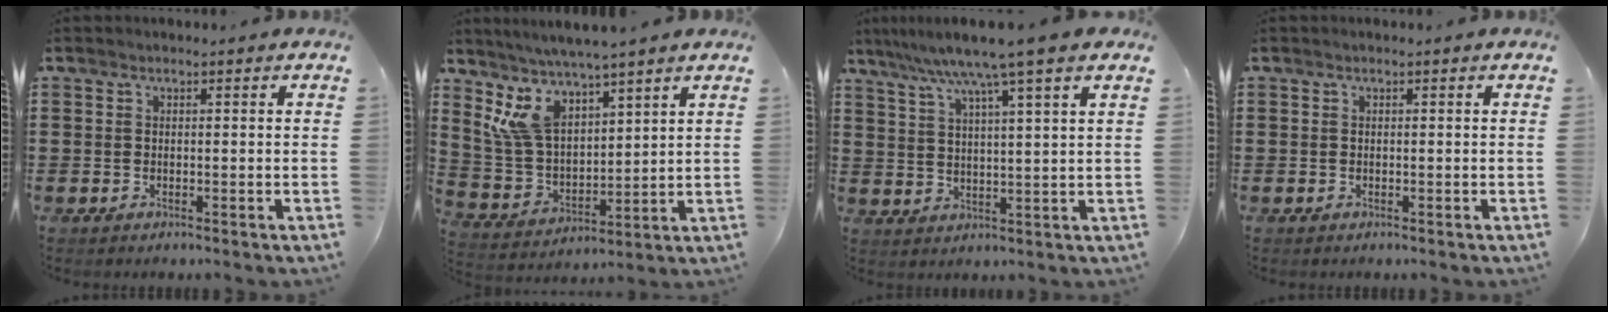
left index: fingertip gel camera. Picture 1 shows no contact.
{"total": 9.1, "force": [6.5, 3.6, 5.3], "torque": [-0.139, -0.021, 0.120]}
{"total": 7.8, "force": [5.9, -0.9, 5.1], "torque": [-0.117, -0.025, 0.096]}
{"total": 0.0}